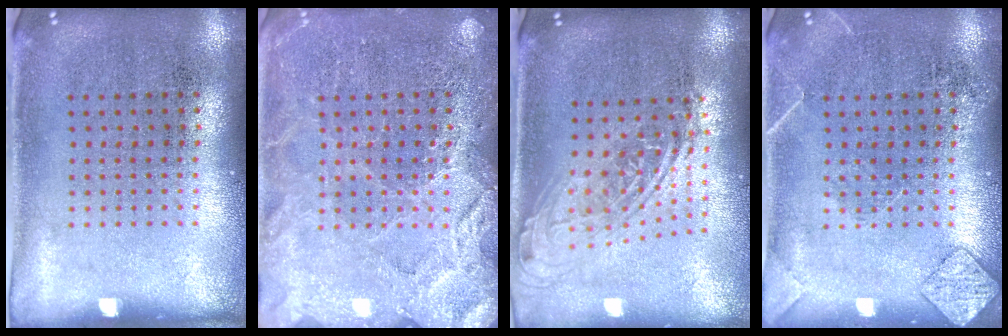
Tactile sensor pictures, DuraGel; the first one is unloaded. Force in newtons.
{"total": 4.6, "press": 4.6, "slide": 0.6}
{"total": 1.9, "press": 1.4, "slide": 1.2}
{"total": 1.8, "press": 1.8, "slide": 0.1}